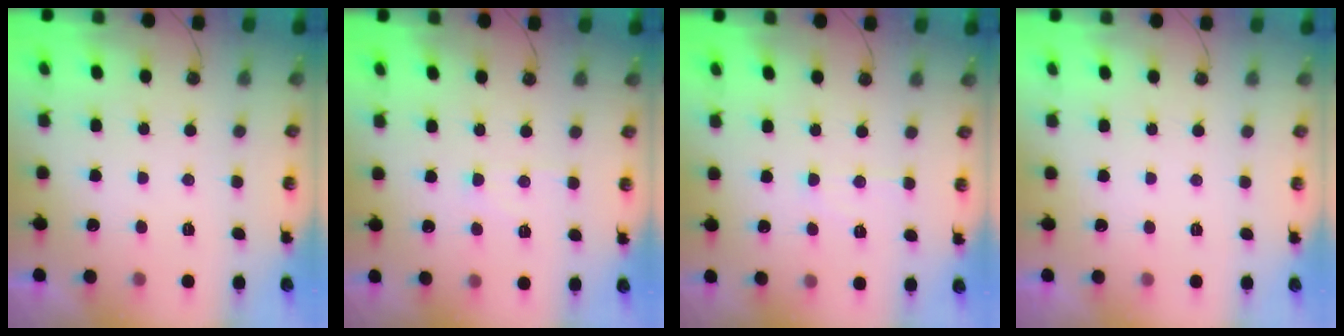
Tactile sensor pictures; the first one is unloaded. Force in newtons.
{"total": 5.4, "press": 5.3, "slide": 0.7}
{"total": 6.5, "press": 6.5, "slide": 0.5}
{"total": 0.0}